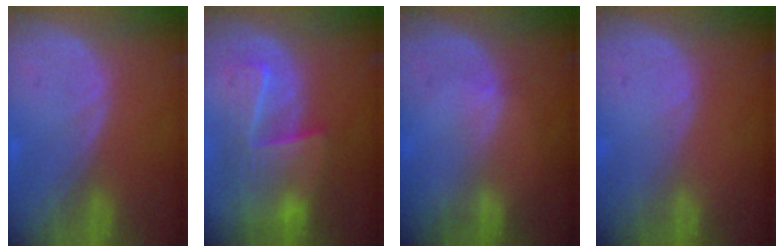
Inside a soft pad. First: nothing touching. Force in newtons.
{"total": 8.8, "press": 8.3, "slide": 2.9}
{"total": 1.3, "press": 0.9, "slide": 0.9}
{"total": 0.0}